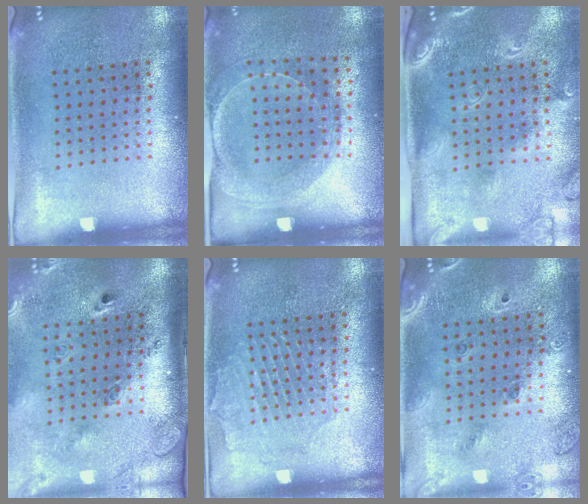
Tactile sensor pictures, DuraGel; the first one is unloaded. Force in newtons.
{"total": 1.5, "press": 1.5, "slide": 0.4}
{"total": 2.4, "press": 1.8, "slide": 1.6}
{"total": 2.8, "press": 2.0, "slide": 1.9}
{"total": 1.5, "press": 1.5, "slide": 0.1}
{"total": 1.6, "press": 1.4, "slide": 0.9}